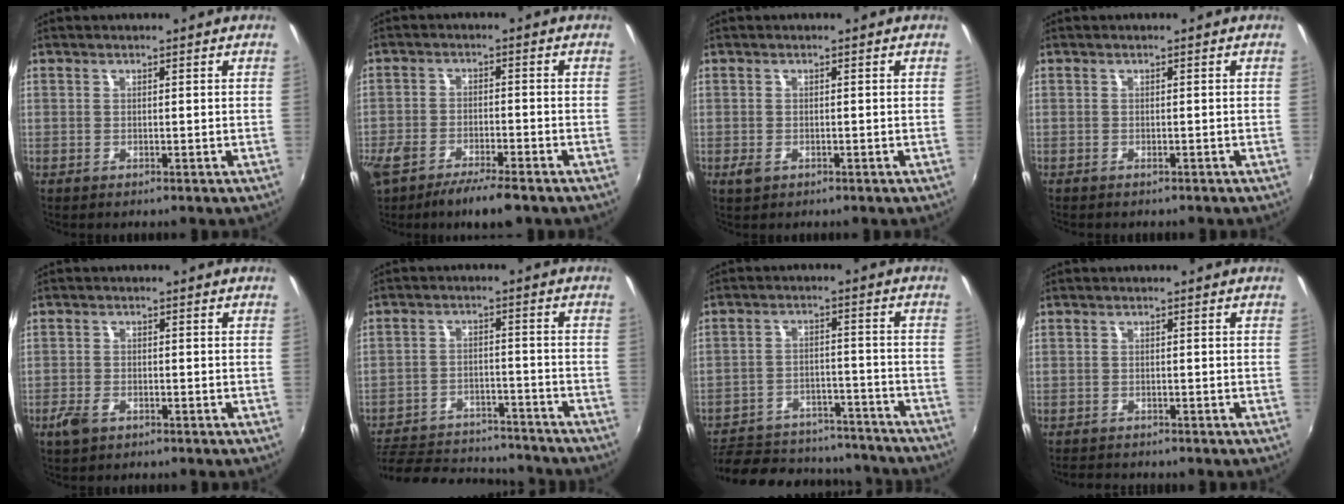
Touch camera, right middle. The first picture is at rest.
{"total": 10.5, "force": [-7.9, 2.9, 6.4], "torque": [-0.150, -0.031, -0.140]}
{"total": 1.9, "force": [-0.9, 1.2, 1.2], "torque": [-0.024, -0.004, -0.015]}
{"total": 0.9, "force": [-0.8, 0.4, 0.2], "torque": [-0.008, 0.000, -0.010]}
{"total": 3.7, "force": [-2.2, 2.0, 2.2], "torque": [-0.055, -0.006, -0.043]}
{"total": 19.8, "force": [-16.9, 7.3, 7.5], "torque": [-0.170, 0.006, -0.230]}
{"total": 24.2, "force": [-20.3, 9.3, 9.4], "torque": [-0.200, 0.009, -0.260]}
{"total": 2.6, "force": [-2.4, 0.8, 0.3], "torque": [-0.017, -0.005, -0.044]}